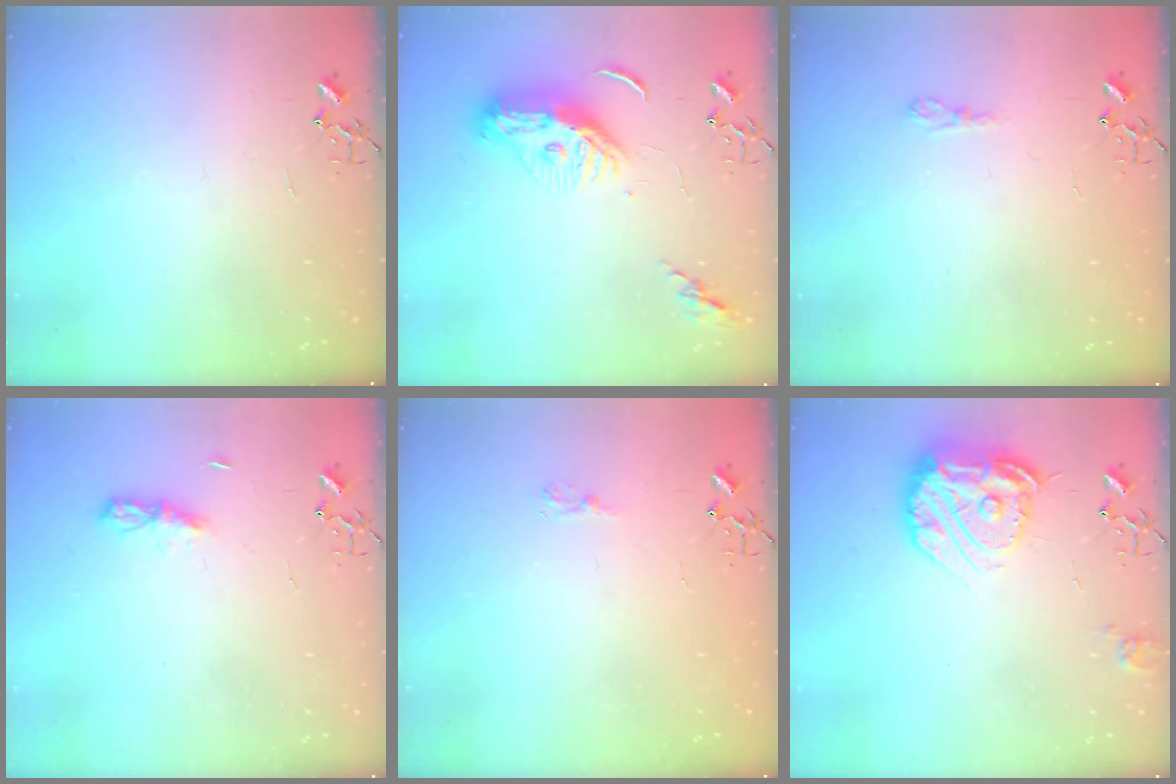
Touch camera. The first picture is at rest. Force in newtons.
{"total": 11.7, "press": 11.6, "slide": 1.0}
{"total": 5.4, "press": 5.4, "slide": 0.6}
{"total": 5.1, "press": 5.1, "slide": 0.6}
{"total": 6.6, "press": 6.5, "slide": 0.8}
{"total": 18.6, "press": 18.5, "slide": 1.4}